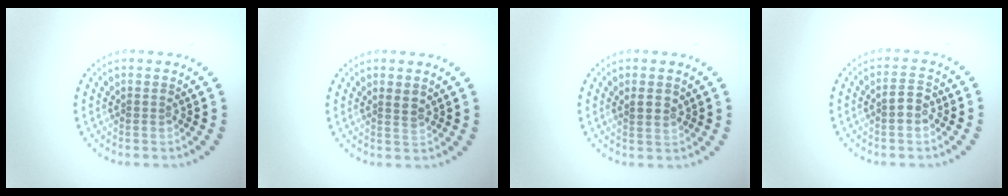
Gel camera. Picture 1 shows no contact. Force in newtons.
{"total": 0.9, "press": 0.7, "slide": 0.6}
{"total": 1.0, "press": 0.9, "slide": 0.5}
{"total": 1.9, "press": 1.8, "slide": 0.5}